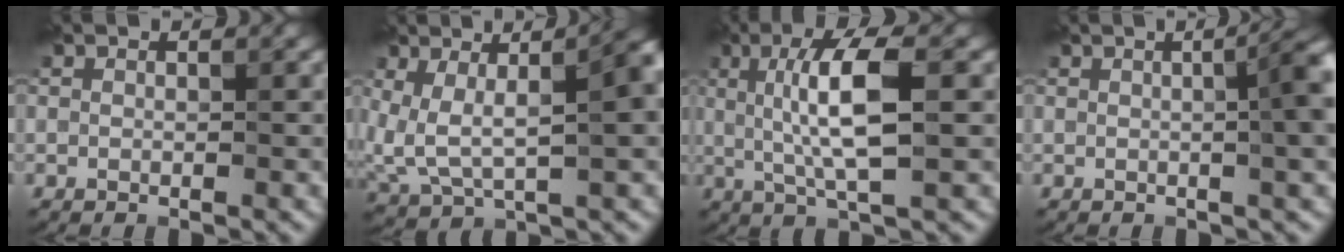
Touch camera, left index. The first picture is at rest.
{"total": 10.1, "force": [1.5, 5.0, 8.7], "torque": [-0.159, -0.014, 0.049]}
{"total": 6.5, "force": [0.7, 1.5, 6.3], "torque": [-0.113, 0.007, 0.011]}
{"total": 7.7, "force": [0.7, 3.2, 7.0], "torque": [-0.030, 0.032, -0.006]}